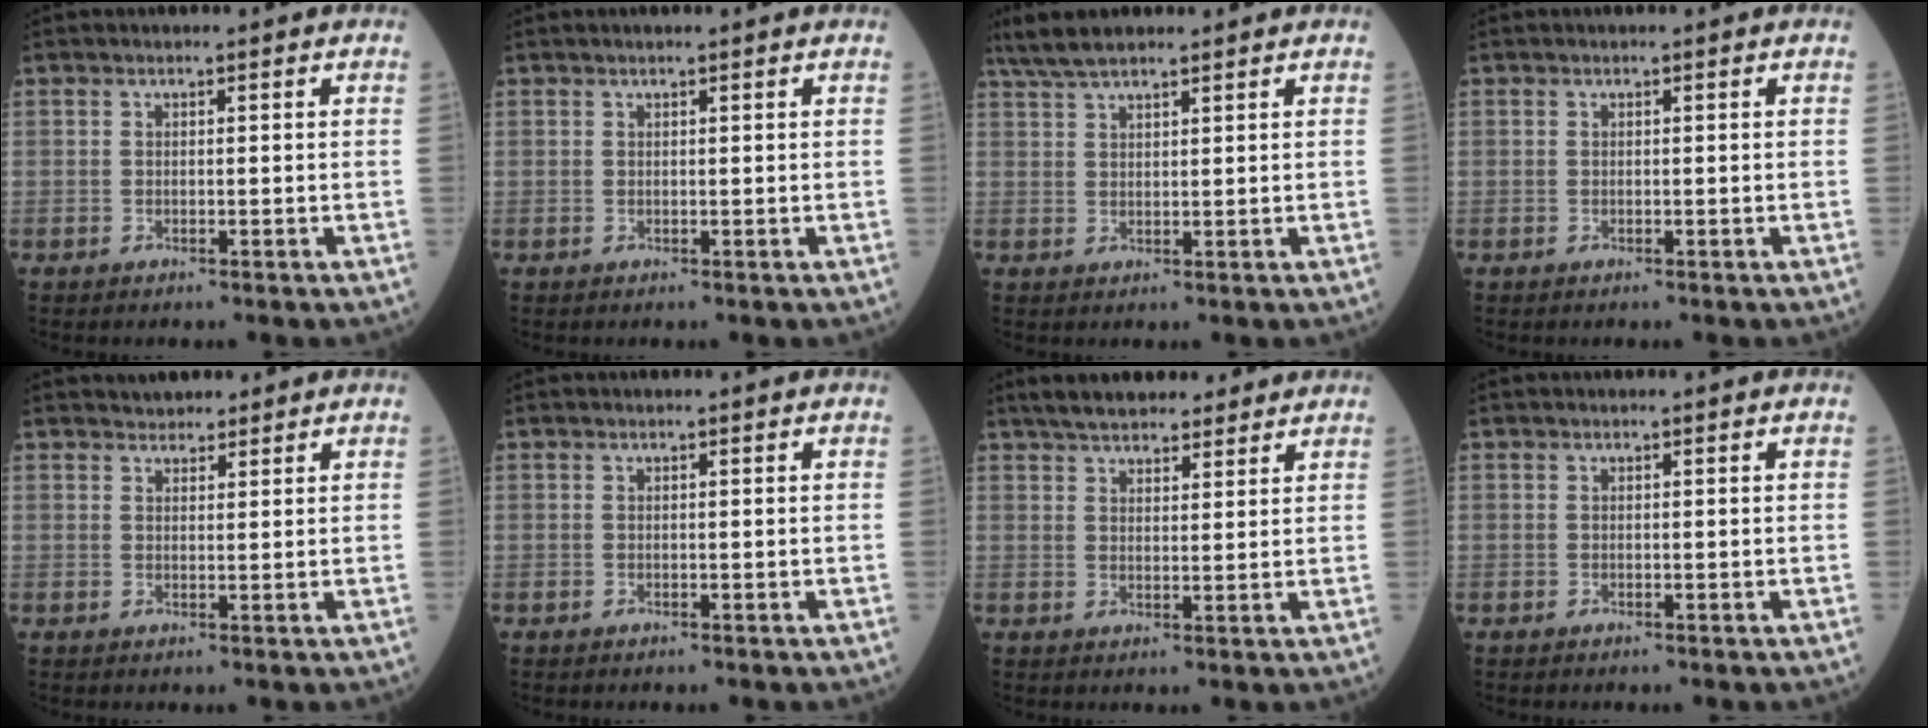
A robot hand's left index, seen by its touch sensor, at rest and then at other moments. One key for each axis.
{"total": 0.9, "fx": 0.8, "fy": -0.1, "fz": 0.5, "tx": -0.010, "ty": 0.009, "tz": 0.017}
{"total": 5.9, "fx": 5.0, "fy": 1.1, "fz": 3.0, "tx": -0.065, "ty": 0.028, "tz": 0.096}
{"total": 0.0}
{"total": 2.5, "fx": 2.3, "fy": 1.1, "fz": 0.3, "tx": -0.007, "ty": 0.014, "tz": 0.035}
{"total": 0.0}
{"total": 10.8, "fx": 9.1, "fy": 3.3, "fz": 4.6, "tx": -0.061, "ty": 0.027, "tz": 0.136}
{"total": 0.0}